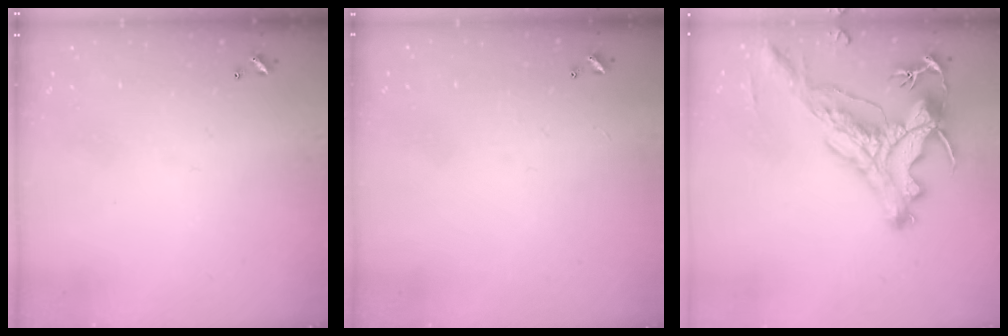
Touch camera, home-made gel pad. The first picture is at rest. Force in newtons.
{"total": 1.0, "press": 0.9, "slide": 0.5}
{"total": 4.0, "press": 3.8, "slide": 1.3}